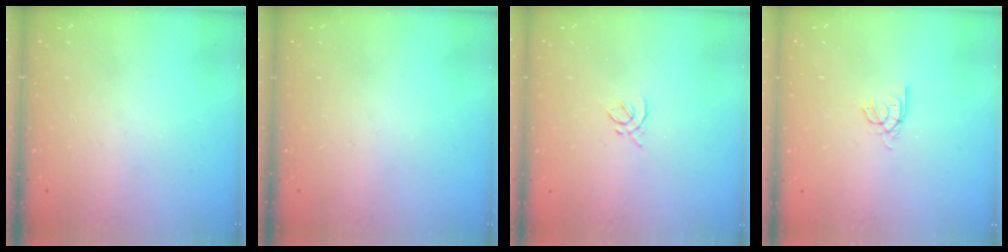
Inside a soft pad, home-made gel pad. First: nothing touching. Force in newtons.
{"total": 0.0}
{"total": 2.0, "press": 1.9, "slide": 0.7}
{"total": 2.3, "press": 2.3, "slide": 0.2}